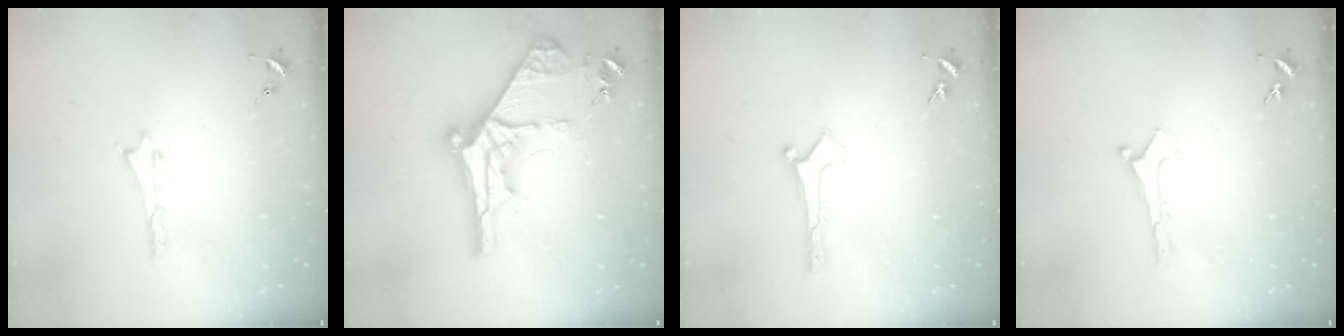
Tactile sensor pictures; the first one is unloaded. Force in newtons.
{"total": 10.5, "press": 10.5, "slide": 1.2}
{"total": 0.0}
{"total": 0.0}